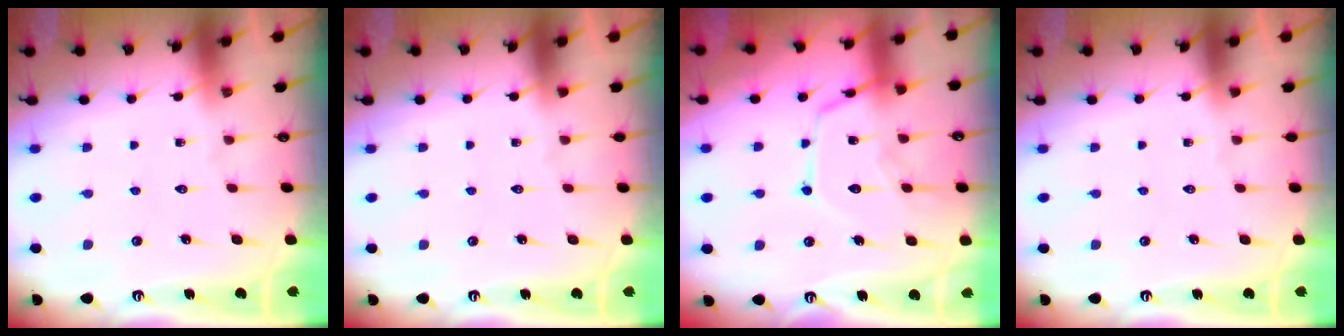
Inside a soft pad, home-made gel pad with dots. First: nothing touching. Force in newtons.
{"total": 0.0}
{"total": 14.9, "press": 14.8, "slide": 1.4}
{"total": 0.0}